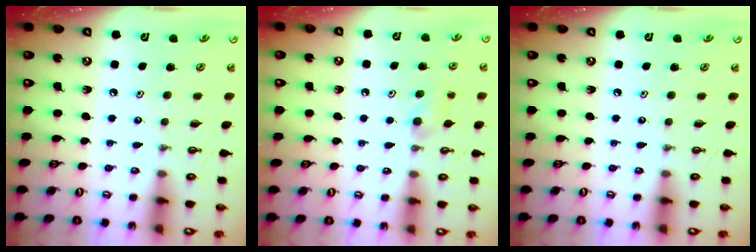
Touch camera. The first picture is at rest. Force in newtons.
{"total": 6.8, "press": 6.7, "slide": 0.8}
{"total": 0.0}